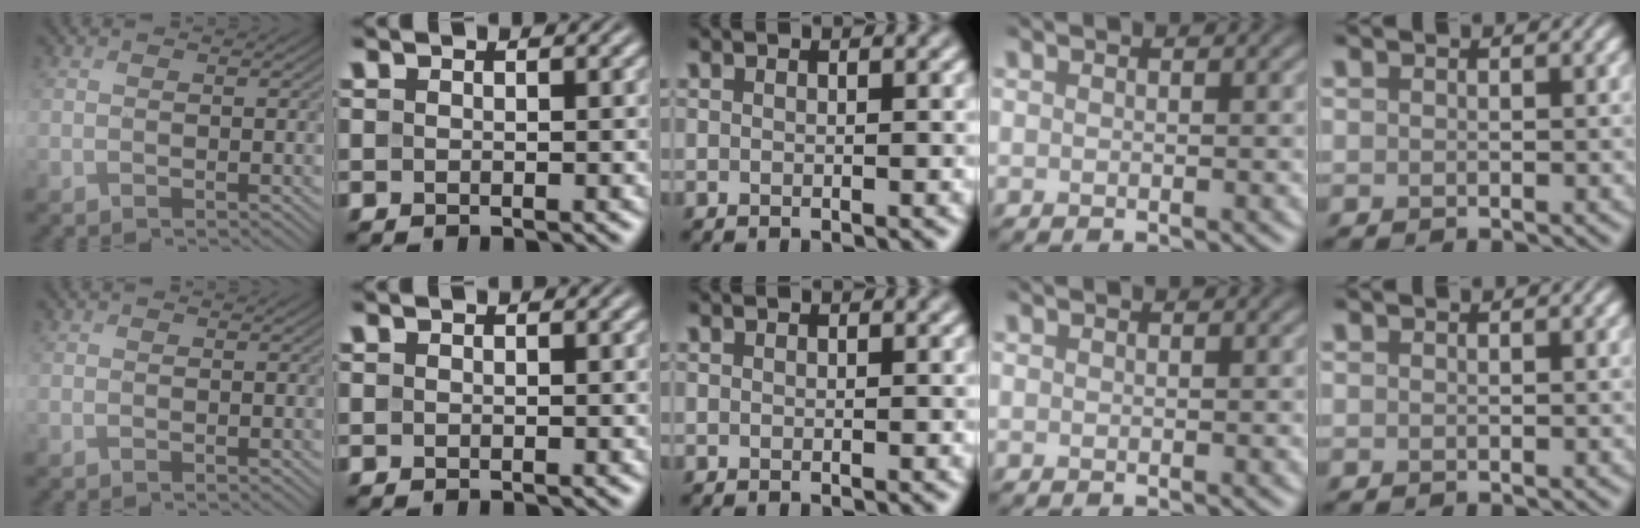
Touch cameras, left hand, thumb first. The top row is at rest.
{}